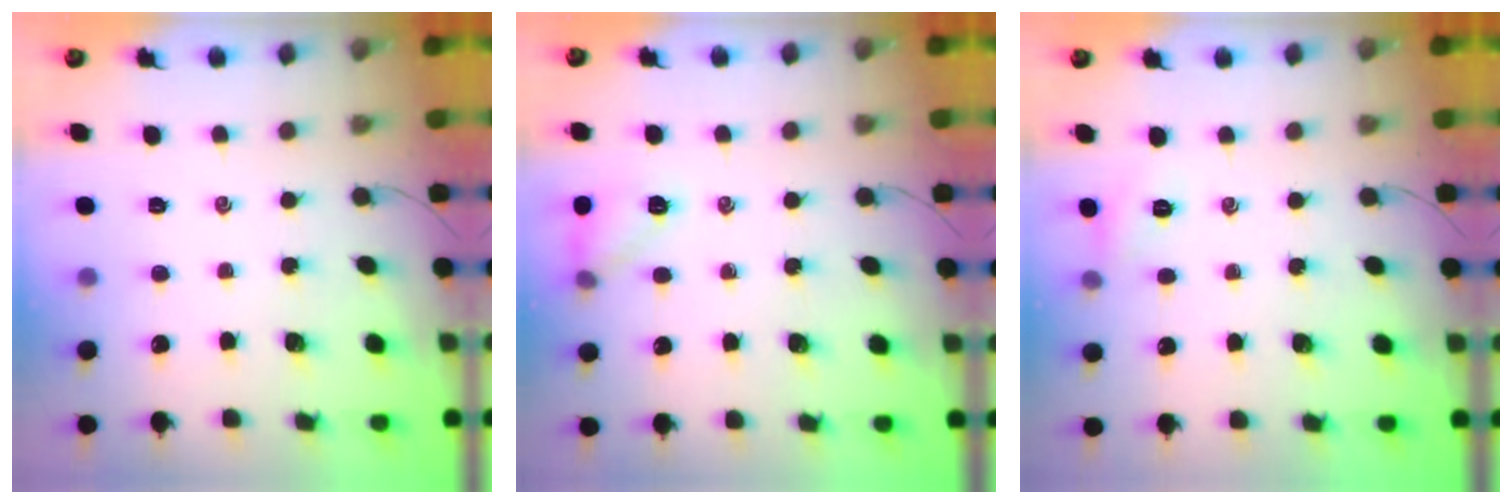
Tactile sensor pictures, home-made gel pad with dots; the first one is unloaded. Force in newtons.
{"total": 8.6, "press": 8.5, "slide": 0.8}
{"total": 4.1, "press": 4.1, "slide": 0.3}